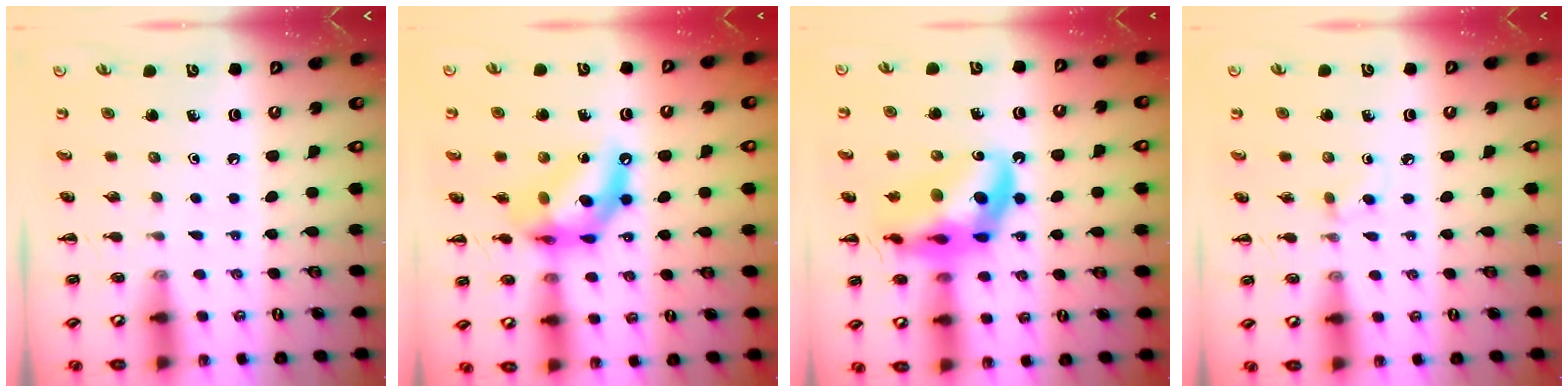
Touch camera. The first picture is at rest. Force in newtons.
{"total": 12.8, "press": 12.3, "slide": 3.6}
{"total": 18.8, "press": 18.3, "slide": 4.5}
{"total": 3.6, "press": 3.3, "slide": 1.4}